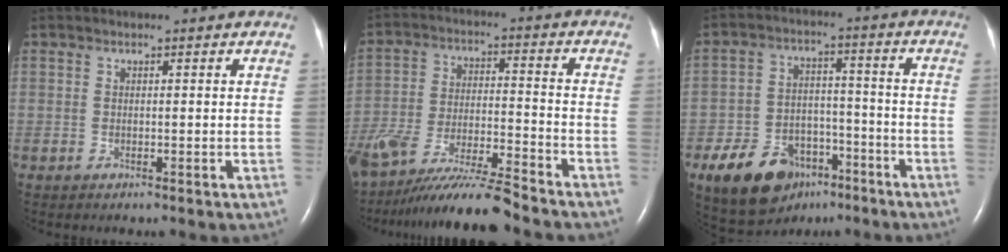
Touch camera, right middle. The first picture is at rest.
{"total": 15.7, "force": [-13.6, 0.4, 7.7], "torque": [-0.154, -0.023, -0.242]}
{"total": 12.6, "force": [-7.7, 7.7, 6.4], "torque": [-0.121, 0.008, -0.122]}